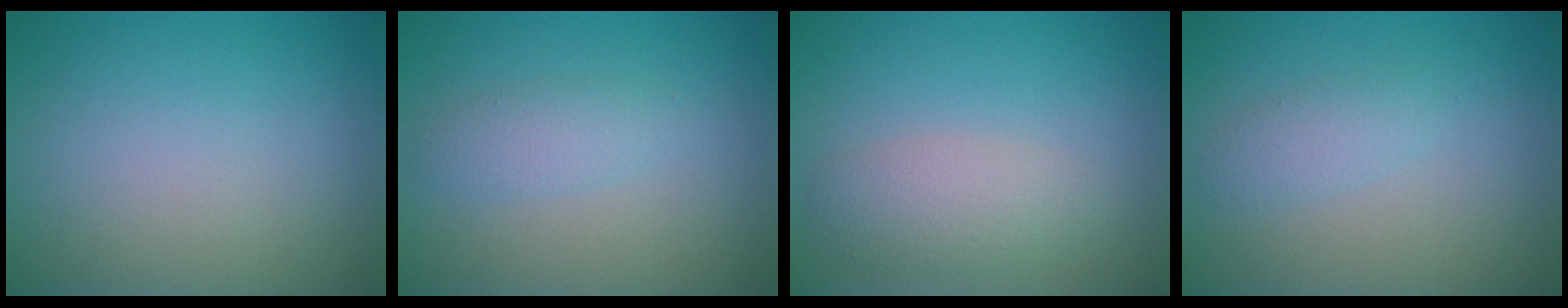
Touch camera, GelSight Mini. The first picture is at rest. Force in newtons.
{"total": 1.8, "press": 1.8, "slide": 0.0}
{"total": 3.0, "press": 3.0, "slide": 0.2}
{"total": 1.5, "press": 1.5, "slide": 0.1}